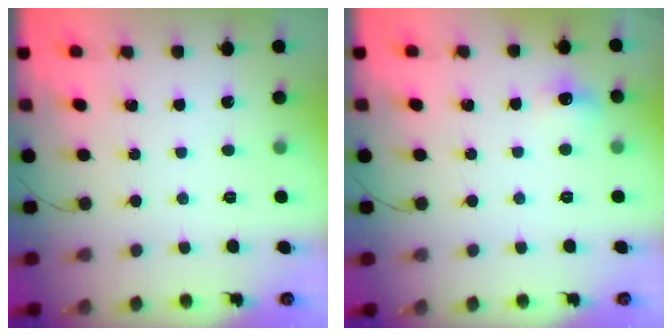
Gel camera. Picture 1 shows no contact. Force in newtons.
{"total": 5.4, "press": 5.3, "slide": 1.1}